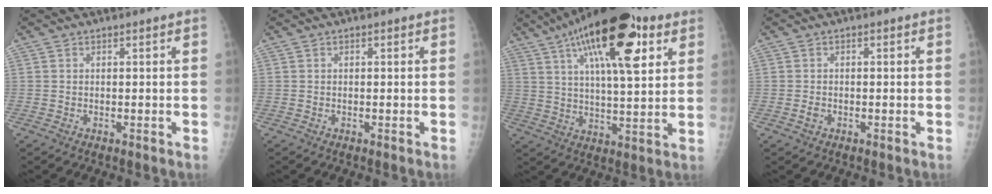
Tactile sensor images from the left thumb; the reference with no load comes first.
{"total": 0.0}
{"total": 22.0, "force": [10.3, 7.6, 17.8], "torque": [-0.276, -0.012, 0.164]}
{"total": 1.1, "force": [-0.6, 0.8, 0.4], "torque": [-0.004, 0.000, -0.013]}